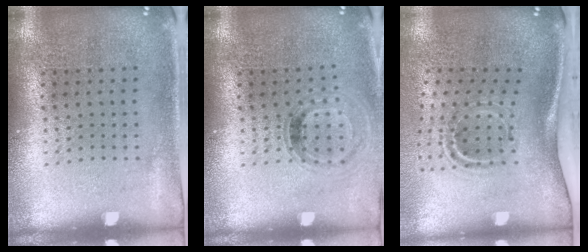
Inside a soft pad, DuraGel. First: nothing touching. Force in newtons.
{"total": 0.9, "press": 0.9, "slide": 0.2}
{"total": 2.2, "press": 1.2, "slide": 1.8}